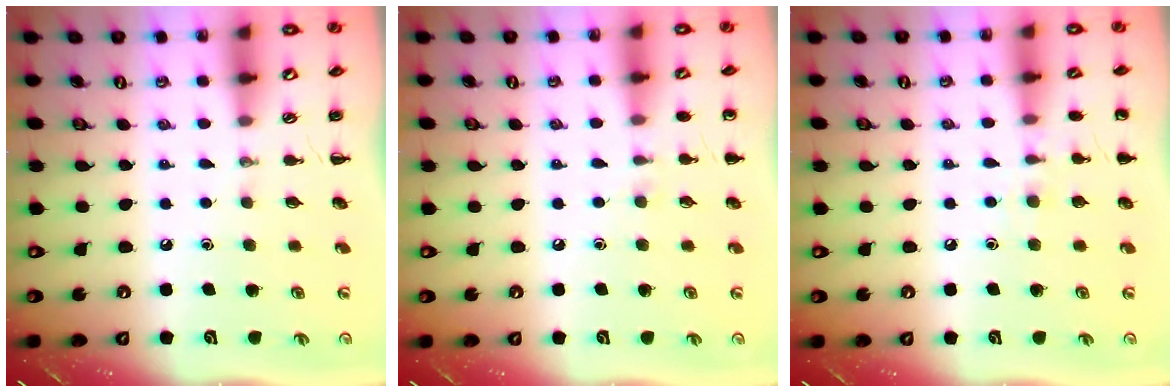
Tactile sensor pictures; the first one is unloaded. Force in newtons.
{"total": 5.6, "press": 5.3, "slide": 1.7}
{"total": 7.2, "press": 7.0, "slide": 1.7}